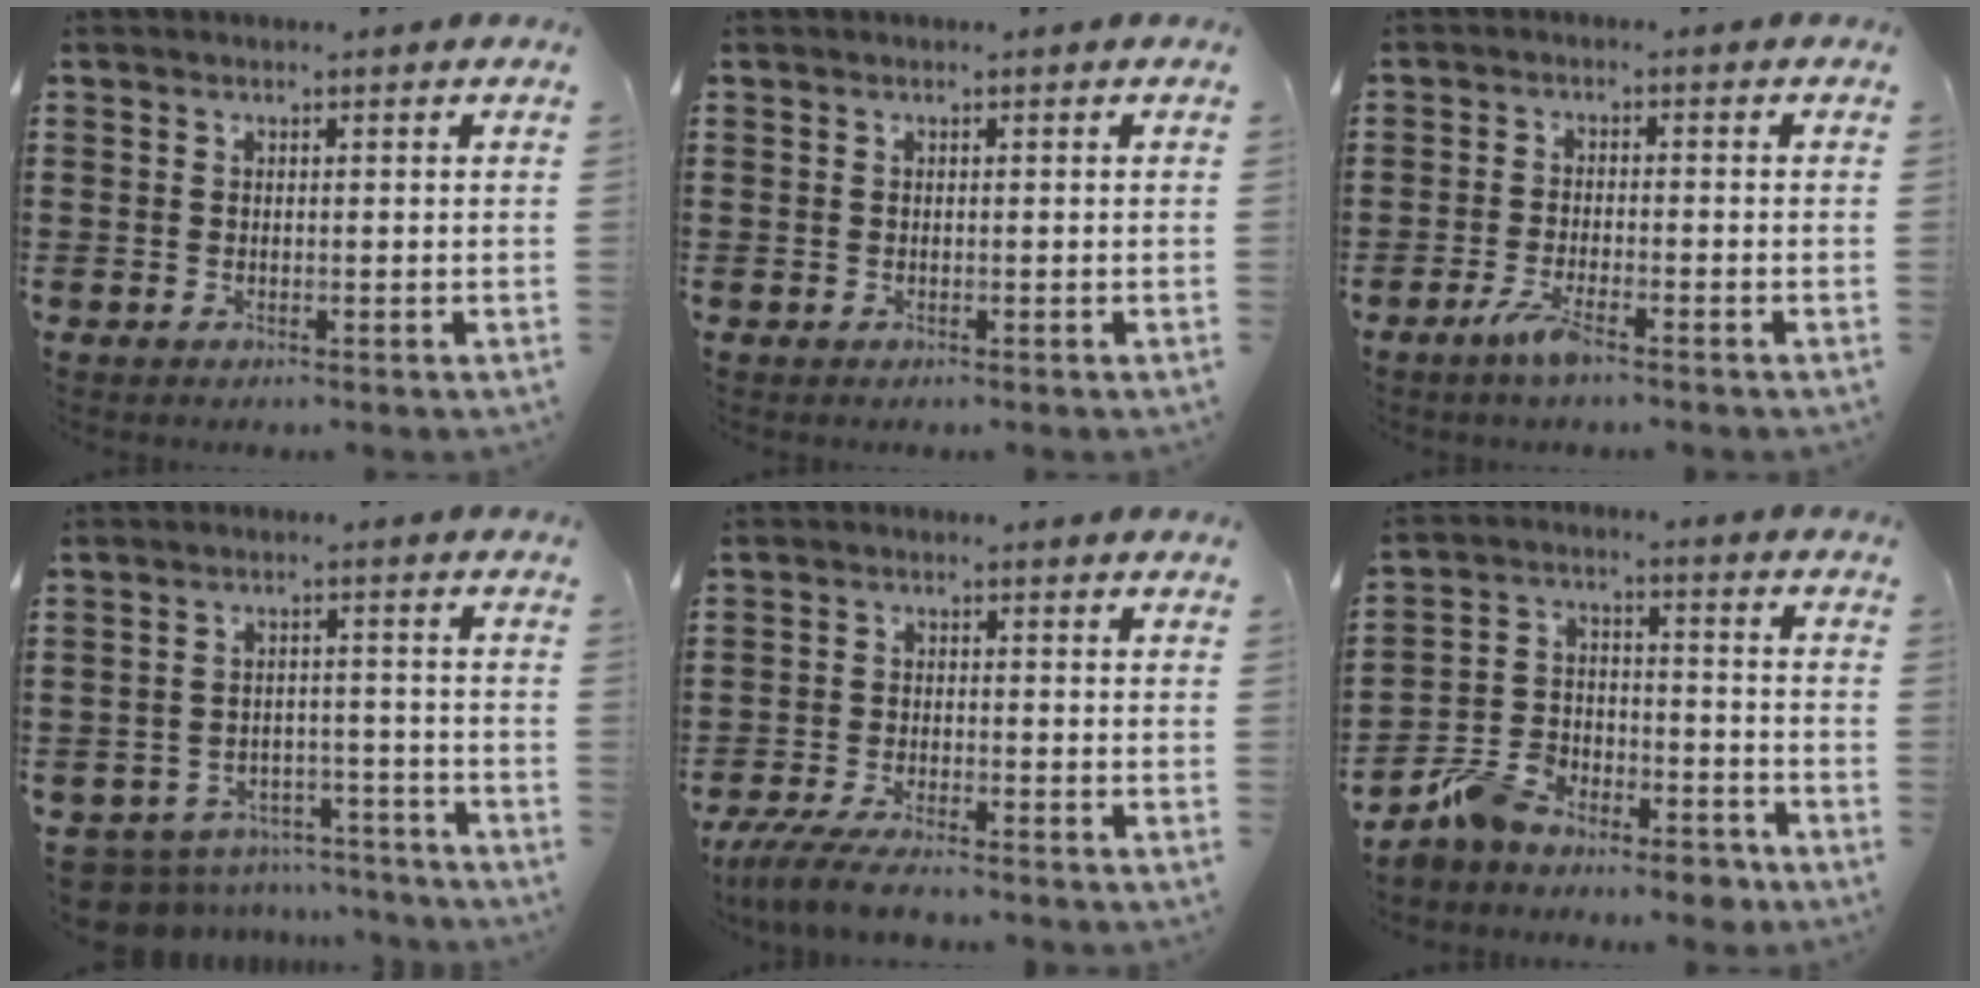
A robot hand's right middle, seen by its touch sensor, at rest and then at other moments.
{"total": 0.0}
{"total": 3.6, "force": [-2.3, 0.4, 2.7], "torque": [-0.063, -0.008, -0.046]}
{"total": 6.3, "force": [-6.1, 1.1, 0.7], "torque": [-0.022, 0.014, -0.126]}
{"total": 4.8, "force": [-4.3, 0.4, 2.1], "torque": [-0.056, -0.014, -0.087]}
{"total": 8.1, "force": [-7.4, 2.6, 2.1], "torque": [-0.046, 0.026, -0.146]}